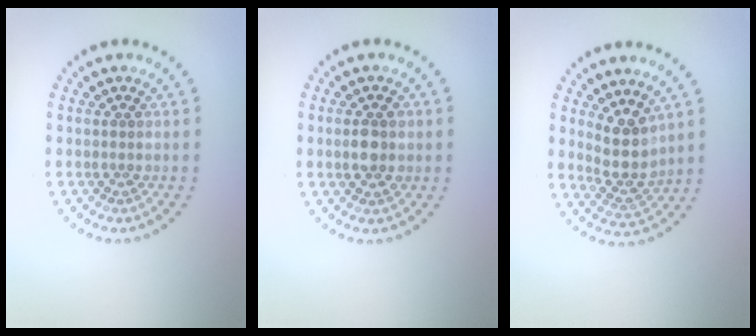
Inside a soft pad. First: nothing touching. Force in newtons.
{"total": 2.5, "press": 2.5, "slide": 0.2}
{"total": 3.5, "press": 2.9, "slide": 1.9}